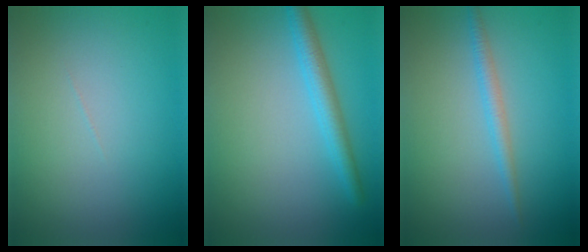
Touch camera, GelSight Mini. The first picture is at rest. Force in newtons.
{"total": 3.0, "press": 3.0, "slide": 0.2}
{"total": 1.7, "press": 1.7, "slide": 0.1}